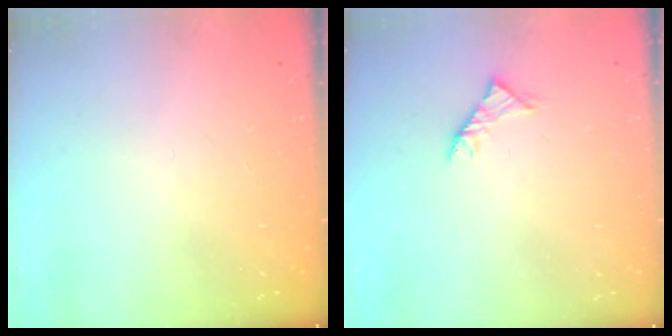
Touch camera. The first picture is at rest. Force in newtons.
{"total": 2.9, "press": 2.8, "slide": 0.8}